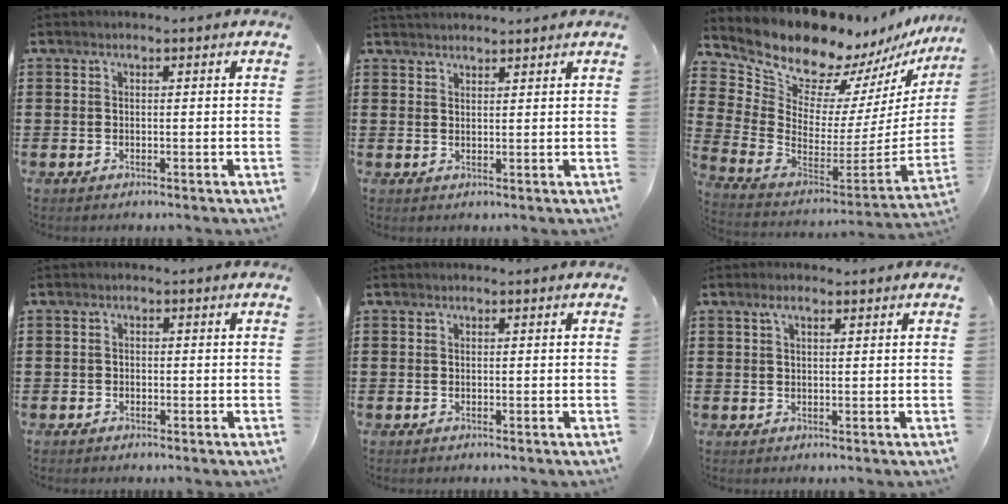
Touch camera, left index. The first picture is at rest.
{"total": 1.8, "force": [1.8, 0.1, 0.2], "torque": [-0.007, 0.002, 0.036]}
{"total": 10.8, "force": [10.2, 3.5, 0.9], "torque": [-0.080, -0.097, 0.182]}
{"total": 0.8, "force": [-0.5, 0.6, 0.1], "torque": [-0.004, 0.002, -0.013]}
{"total": 0.0}
{"total": 2.1, "force": [1.1, 0.7, 1.6], "torque": [-0.034, 0.006, 0.018]}